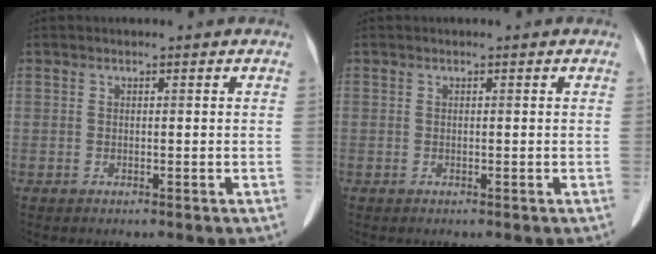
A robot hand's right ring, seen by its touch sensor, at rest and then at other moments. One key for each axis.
{"total": 0.0}